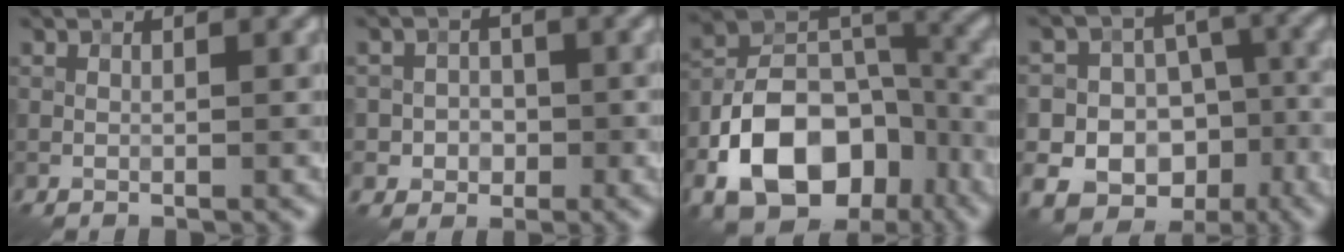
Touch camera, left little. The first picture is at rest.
{"total": 2.9, "force": [-0.7, 2.7, 0.8], "torque": [0.010, -0.001, -0.026]}
{"total": 13.6, "force": [-6.2, 8.9, 8.3], "torque": [-0.152, 0.000, -0.115]}
{"total": 16.2, "force": [-6.8, 13.8, 5.0], "torque": [-0.075, -0.019, -0.102]}